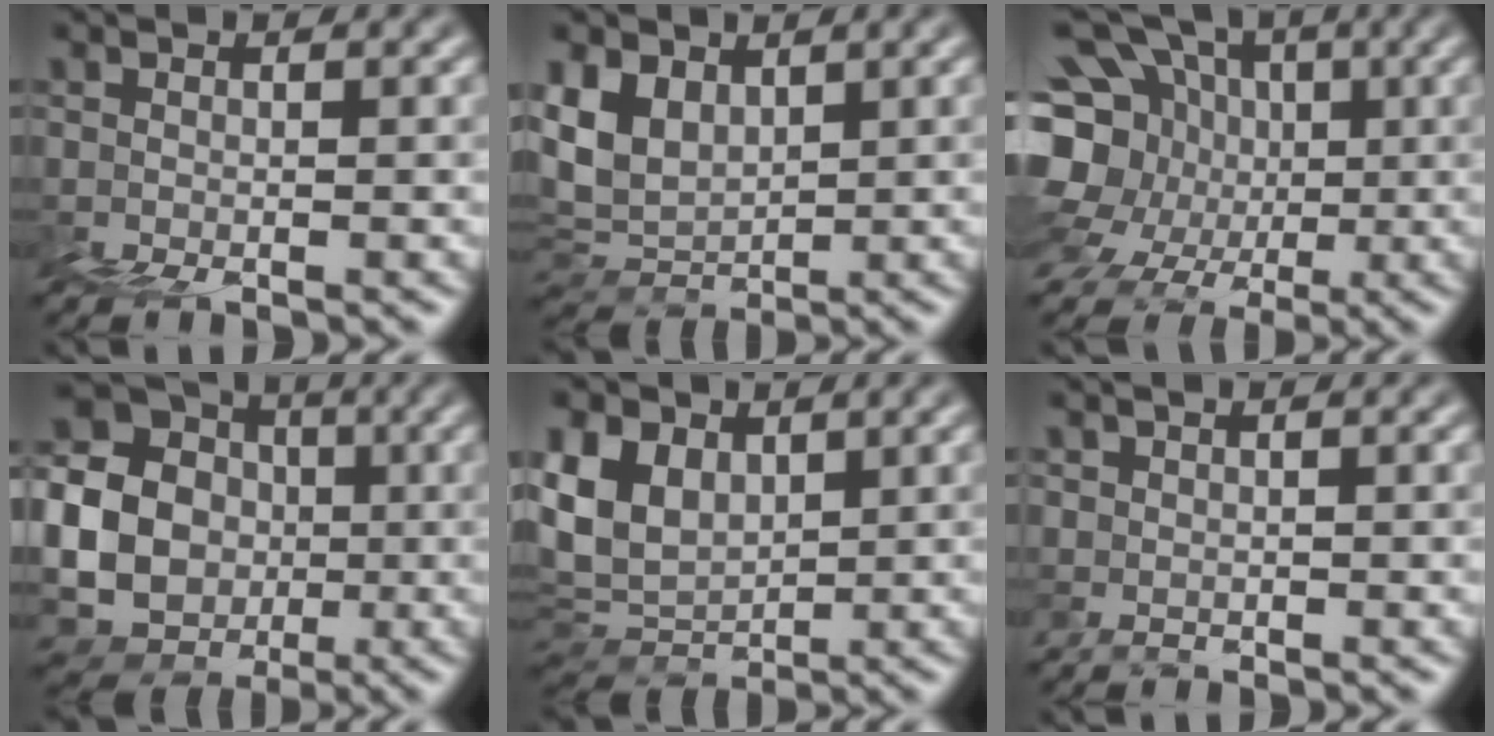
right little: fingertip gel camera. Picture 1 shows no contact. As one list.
[{"total": 4.5, "force": [3.3, 2.6, 1.7], "torque": [-0.048, 0.007, 0.068]}, {"total": 13.8, "force": [2.7, 11.9, 6.4], "torque": [-0.168, 0.029, 0.040]}, {"total": 22.0, "force": [0.3, 21.1, 6.1], "torque": [-0.142, 0.003, -0.043]}, {"total": 5.9, "force": [3.5, 3.9, 2.8], "torque": [-0.086, 0.022, 0.070]}, {"total": 1.1, "force": [0.8, 0.2, -0.7], "torque": [0.026, 0.004, 0.021]}]